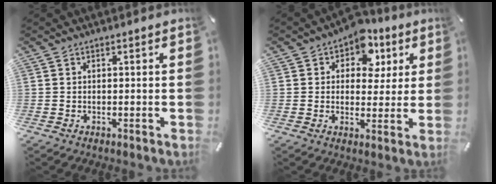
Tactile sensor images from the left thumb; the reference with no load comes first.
{"total": 8.5, "force": [3.6, 6.7, 3.9], "torque": [-0.045, -0.022, 0.058]}